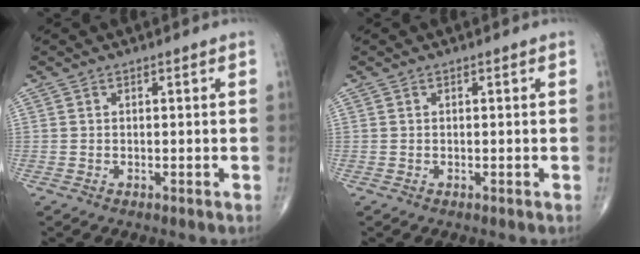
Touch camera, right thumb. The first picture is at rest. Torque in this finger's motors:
{"motor_torque": [0.00, 0.00, -0.06, 0.04, 0.00]}